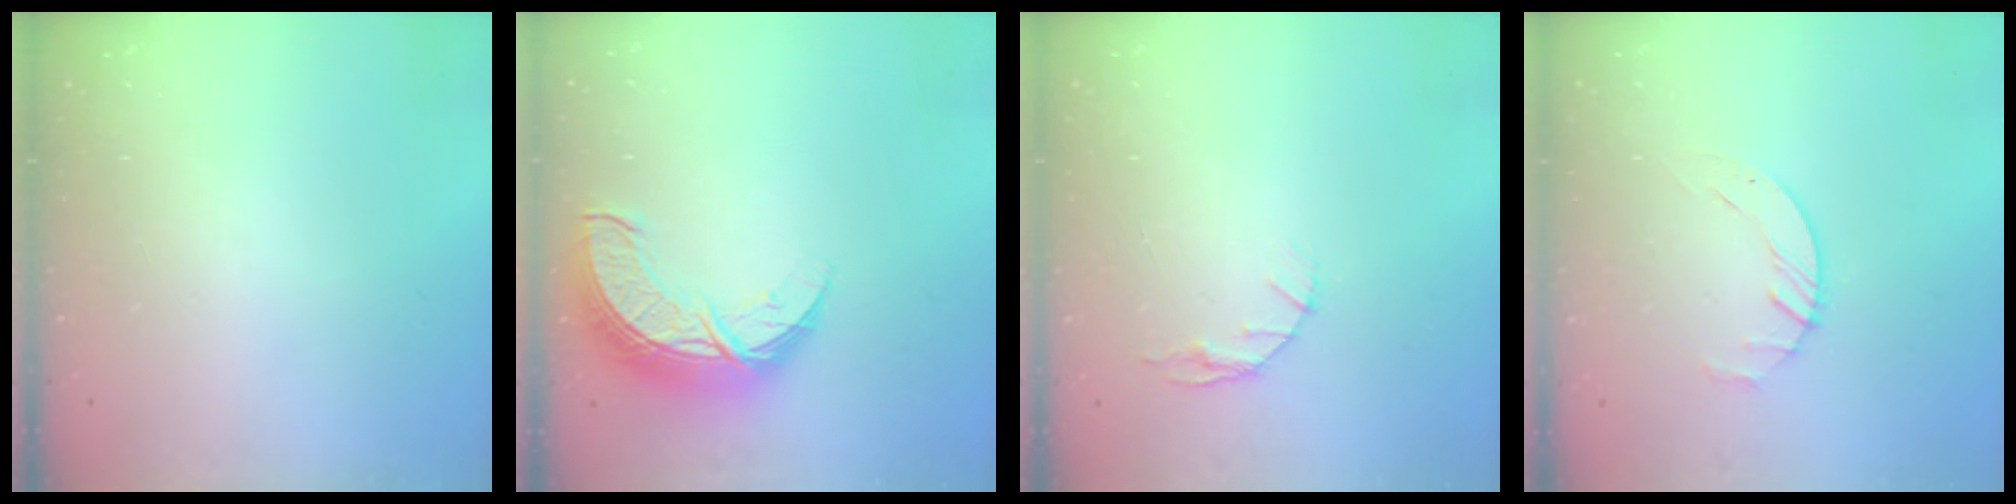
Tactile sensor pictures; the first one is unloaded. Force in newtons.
{"total": 11.4, "press": 11.4, "slide": 0.8}
{"total": 5.0, "press": 4.9, "slide": 0.6}
{"total": 1.8, "press": 1.7, "slide": 0.3}